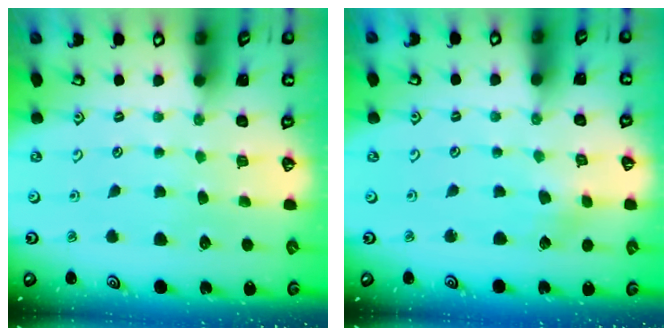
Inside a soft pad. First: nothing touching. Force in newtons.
{"total": 2.5, "press": 2.4, "slide": 0.3}